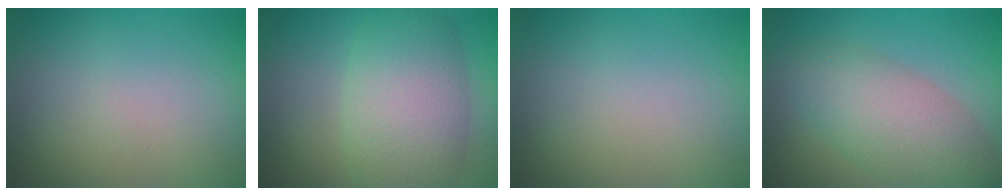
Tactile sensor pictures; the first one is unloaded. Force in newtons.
{"total": 8.1, "press": 8.1, "slide": 0.4}
{"total": 0.0}
{"total": 6.0, "press": 6.0, "slide": 0.2}